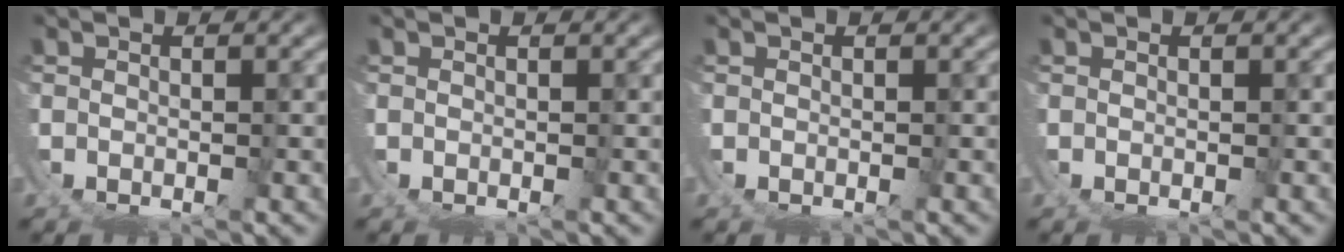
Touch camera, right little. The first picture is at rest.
{"total": 0.0}
{"total": 0.0}
{"total": 0.0}